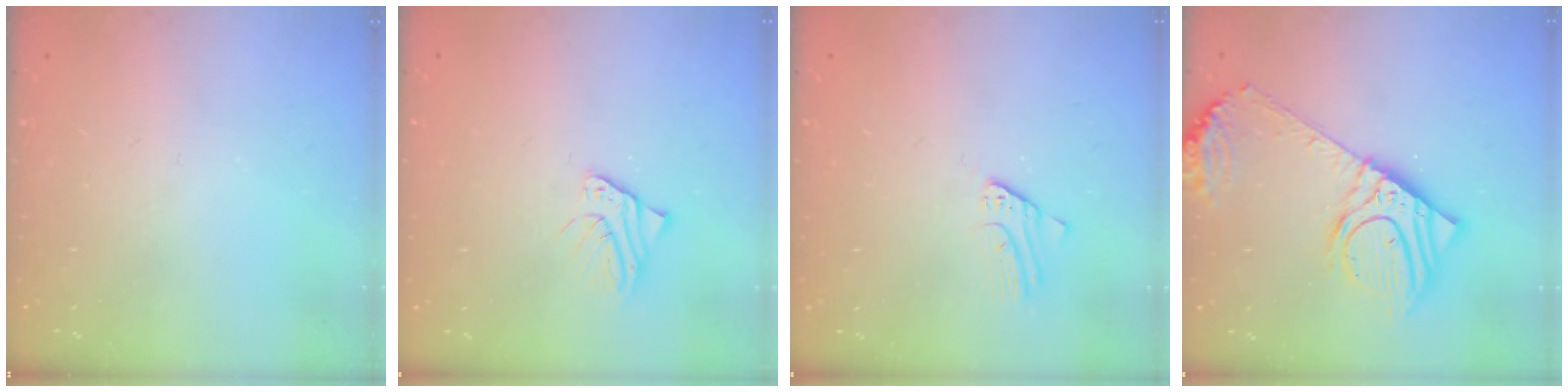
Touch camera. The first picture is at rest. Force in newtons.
{"total": 2.8, "press": 2.8, "slide": 0.2}
{"total": 2.0, "press": 2.0, "slide": 0.1}
{"total": 17.3, "press": 17.0, "slide": 3.6}